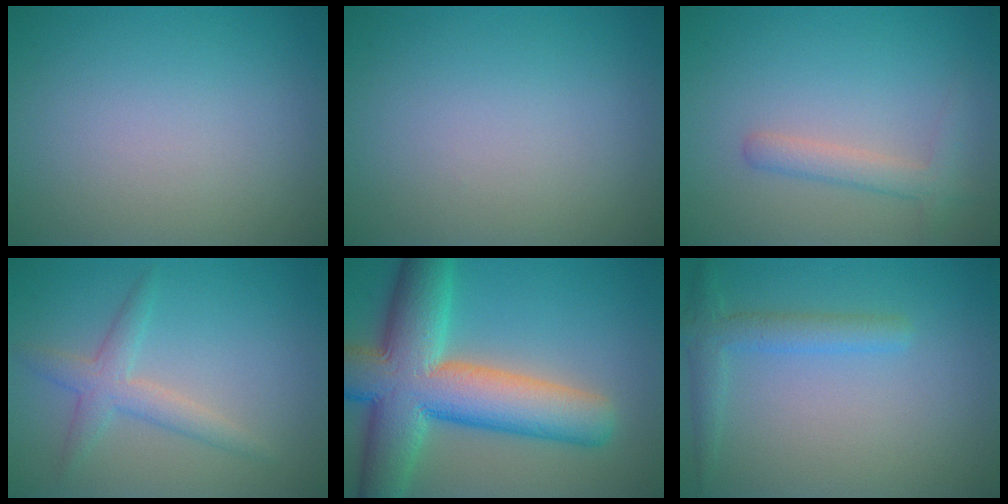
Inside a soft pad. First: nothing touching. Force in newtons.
{"total": 0.0}
{"total": 2.2, "press": 2.2, "slide": 0.2}
{"total": 2.7, "press": 2.7, "slide": 0.1}
{"total": 12.5, "press": 12.5, "slide": 0.6}
{"total": 1.7, "press": 1.7, "slide": 0.1}